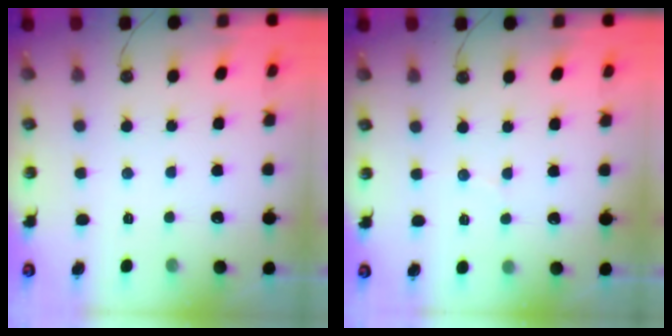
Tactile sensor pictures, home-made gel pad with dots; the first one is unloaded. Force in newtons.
{"total": 3.7, "press": 3.7, "slide": 0.4}